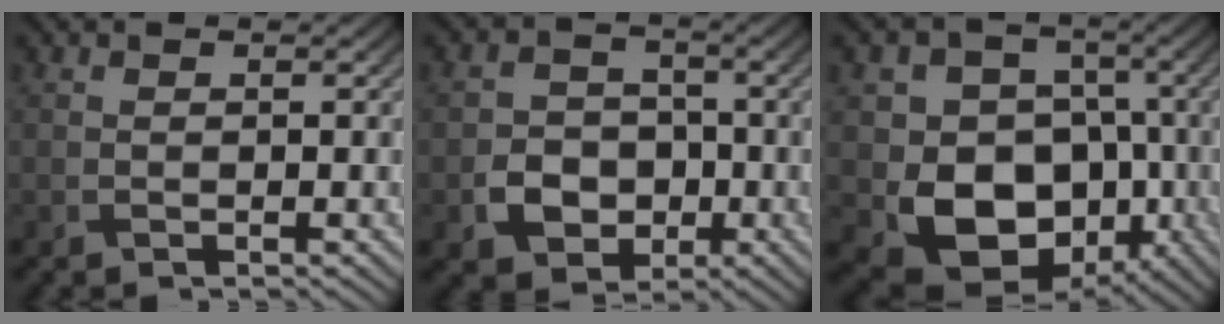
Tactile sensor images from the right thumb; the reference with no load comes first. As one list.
[{"total": 5.6, "force": [-1.8, 4.6, 2.6], "torque": [-0.052, -0.005, -0.038]}, {"total": 12.1, "force": [-3.0, 9.4, 6.9], "torque": [-0.122, -0.025, -0.065]}]